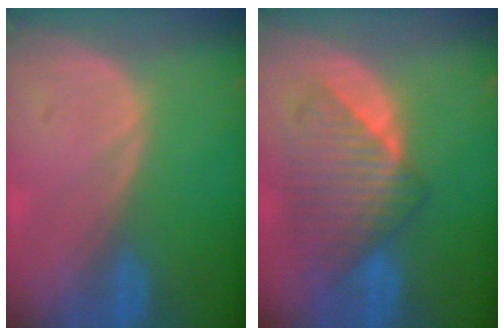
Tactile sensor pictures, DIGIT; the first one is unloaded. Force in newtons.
{"total": 8.6, "press": 8.1, "slide": 2.7}